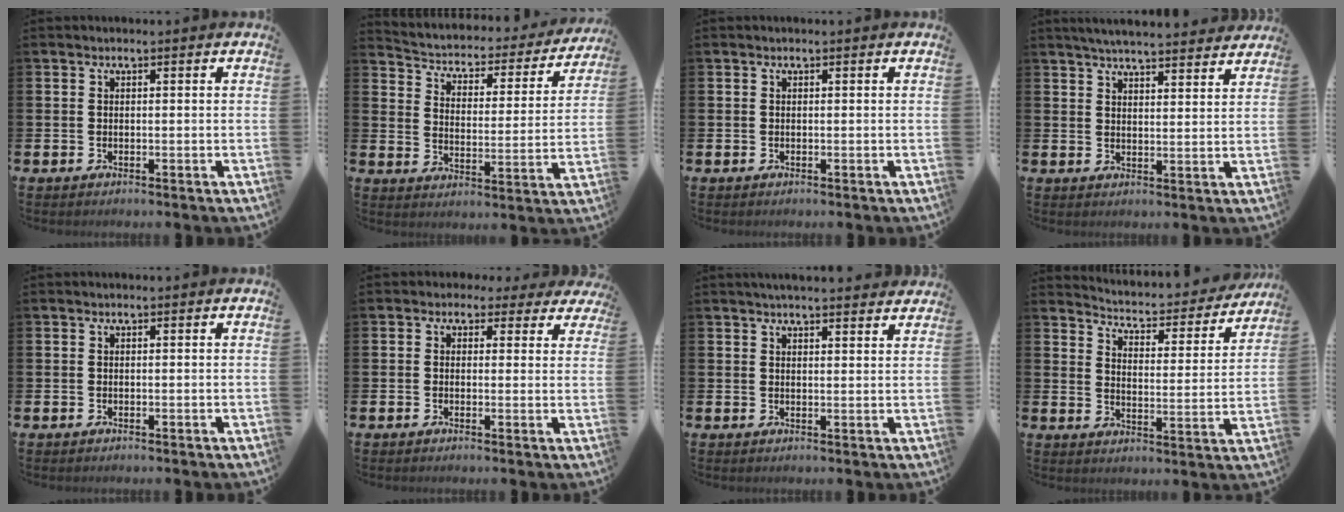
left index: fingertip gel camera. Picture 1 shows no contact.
{"total": 3.5, "force": [2.9, 1.6, 1.0], "torque": [-0.045, -0.027, 0.039]}
{"total": 0.0}
{"total": 5.1, "force": [5.0, 0.2, 1.0], "torque": [-0.029, -0.026, 0.089]}
{"total": 0.0}
{"total": 2.1, "force": [1.2, 1.7, 0.3], "torque": [-0.007, -0.003, 0.014]}
{"total": 3.2, "force": [3.2, 0.0, 0.6], "torque": [-0.016, -0.012, 0.058]}
{"total": 4.0, "force": [3.9, 0.7, 0.6], "torque": [-0.040, -0.038, 0.058]}